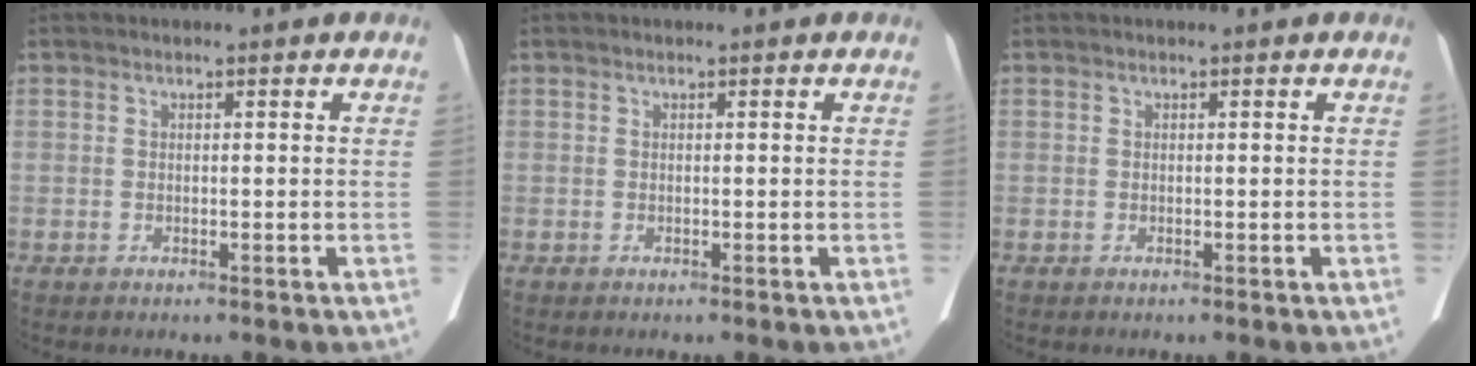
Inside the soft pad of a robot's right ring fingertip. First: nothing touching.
{"total": 0.0}
{"total": 0.0}